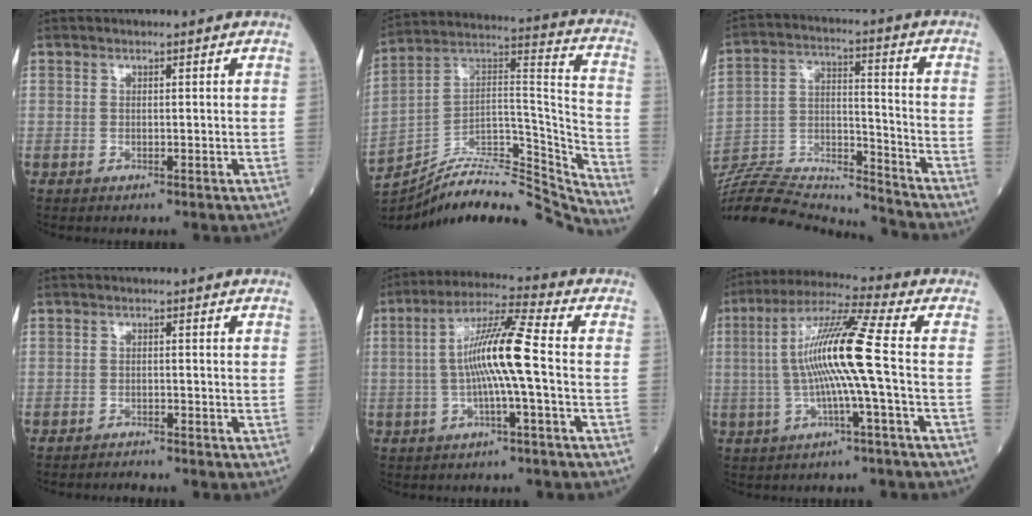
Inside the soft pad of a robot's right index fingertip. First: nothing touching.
{"total": 25.0, "force": [-23.5, 2.6, 7.9], "torque": [-0.129, 0.038, -0.372]}
{"total": 20.7, "force": [-20.1, 1.4, 4.7], "torque": [-0.110, 0.014, -0.333]}
{"total": 1.3, "force": [-1.3, -0.3, -0.4], "torque": [0.004, -0.006, -0.021]}
{"total": 9.7, "force": [-0.8, -0.4, 9.7], "torque": [-0.182, 0.016, -0.021]}
{"total": 11.8, "force": [-0.5, -1.3, 11.7], "torque": [-0.224, 0.017, -0.014]}